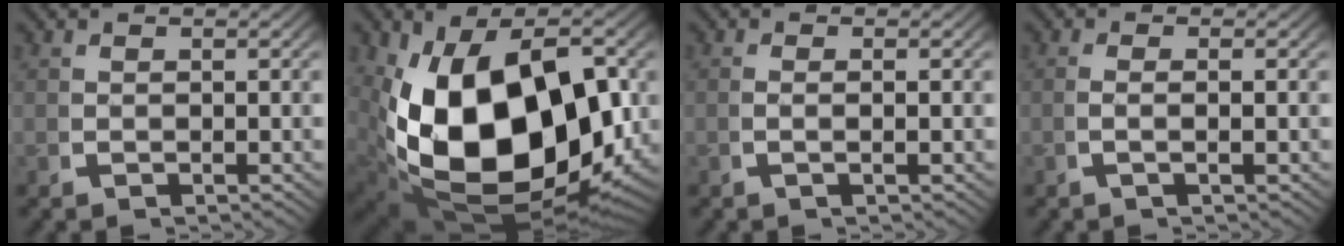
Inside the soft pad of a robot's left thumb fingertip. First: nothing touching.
{"total": 24.8, "force": [-2.0, 15.5, 19.3], "torque": [-0.386, -0.077, 0.014]}
{"total": 0.9, "force": [-0.1, -0.1, 0.9], "torque": [-0.023, 0.001, -0.002]}
{"total": 1.2, "force": [-0.1, -0.1, 1.2], "torque": [-0.032, 0.002, -0.002]}